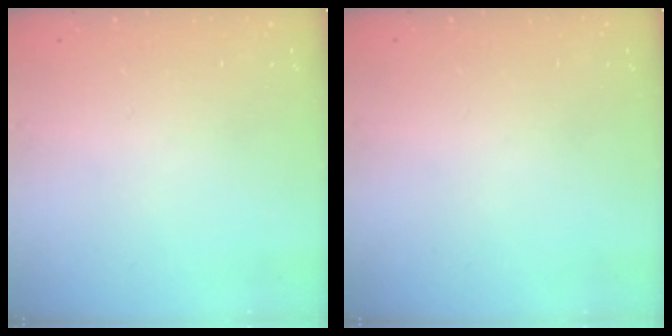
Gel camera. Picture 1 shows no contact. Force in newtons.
{"total": 0.0}